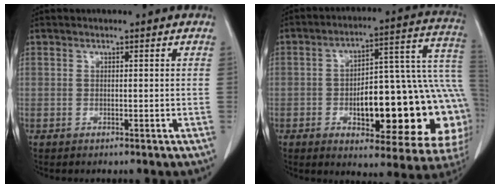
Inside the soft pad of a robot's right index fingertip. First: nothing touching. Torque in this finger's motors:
{"motor_torque": [1.81, -0.33, 1.05, 0.20]}